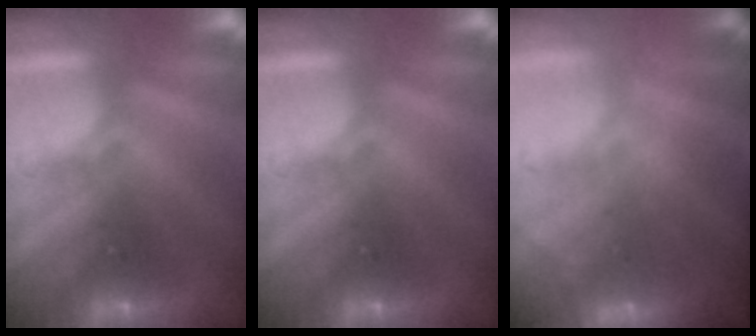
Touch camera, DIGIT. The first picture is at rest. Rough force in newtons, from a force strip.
{"total": 0.0}
{"total": 7.7}